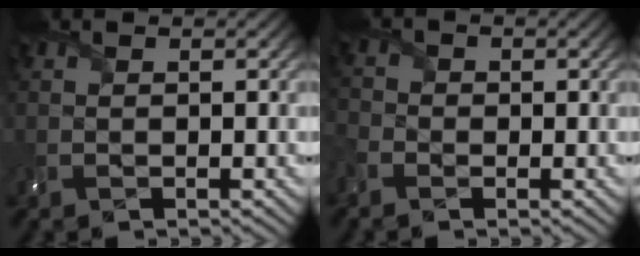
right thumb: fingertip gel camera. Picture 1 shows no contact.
{"total": 2.1, "force": [-1.5, 1.4, 0.4], "torque": [-0.027, -0.005, -0.040]}